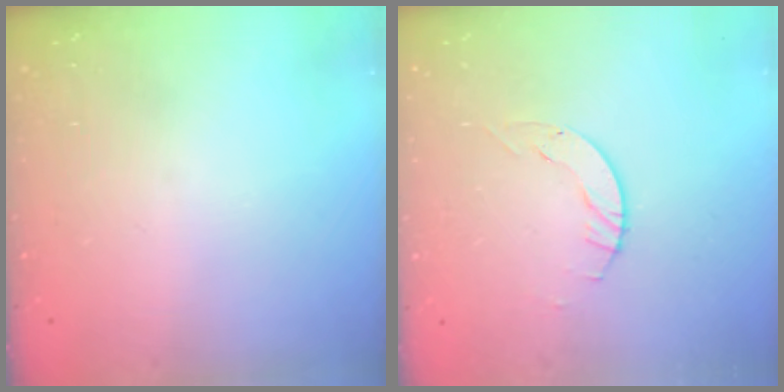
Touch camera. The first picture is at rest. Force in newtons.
{"total": 3.1, "press": 3.1, "slide": 0.4}